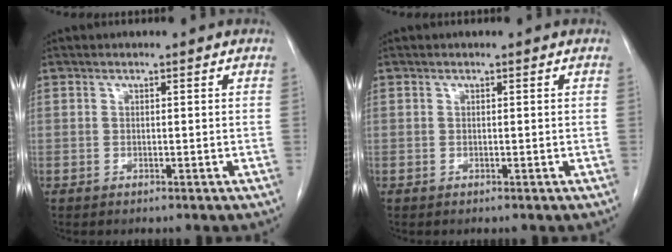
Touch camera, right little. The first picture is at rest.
{"total": 0.0}